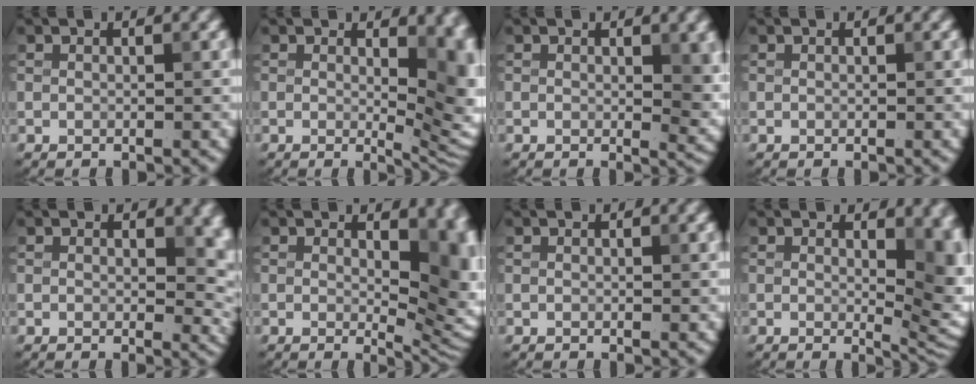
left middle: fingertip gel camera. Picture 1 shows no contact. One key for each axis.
{"total": 9.0, "fx": 1.2, "fy": 4.5, "fz": 7.7, "tx": -0.056, "ty": -0.007, "tz": 0.021}
{"total": 3.4, "fx": 0.5, "fy": 1.3, "fz": 3.1, "tx": -0.030, "ty": -0.004, "tz": 0.008}
{"total": 0.0}
{"total": 4.3, "fx": 1.0, "fy": 2.5, "fz": 3.4, "tx": -0.027, "ty": -0.007, "tz": 0.014}
{"total": 9.1, "fx": 1.4, "fy": 4.7, "fz": 7.6, "tx": -0.060, "ty": -0.008, "tz": 0.025}
{"total": 0.0}
{"total": 8.0, "fx": 0.9, "fy": 3.9, "fz": 6.9, "tx": -0.042, "ty": -0.004, "tz": 0.018}